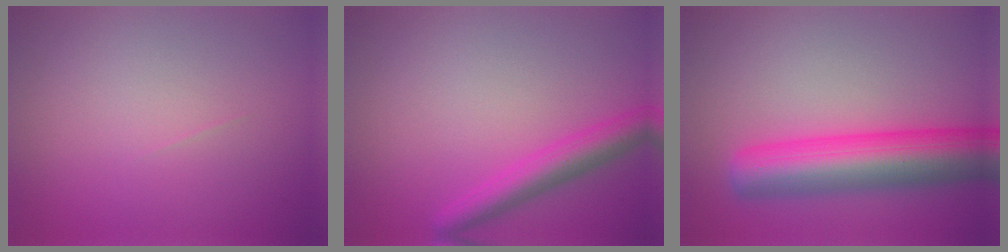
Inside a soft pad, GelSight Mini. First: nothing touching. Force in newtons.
{"total": 3.5, "press": 3.5, "slide": 0.3}
{"total": 8.8, "press": 8.8, "slide": 0.2}